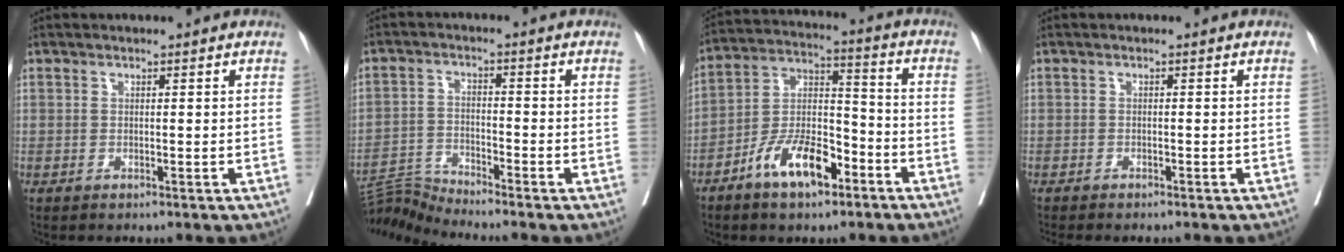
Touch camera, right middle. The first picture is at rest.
{"total": 5.5, "force": [-5.1, -2.0, -0.4], "torque": [-0.006, -0.012, -0.098]}
{"total": 11.1, "force": [-6.6, 4.3, 7.8], "torque": [-0.155, 0.012, -0.120]}
{"total": 4.3, "force": [-3.7, 0.8, 2.0], "torque": [-0.023, -0.008, -0.049]}